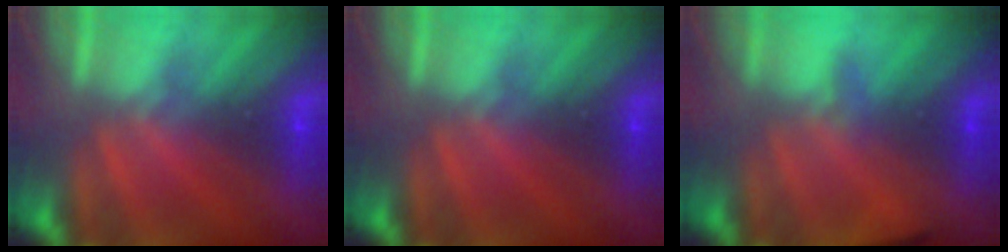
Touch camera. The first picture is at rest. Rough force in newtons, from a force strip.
{"total": 0.0}
{"total": 2.9}